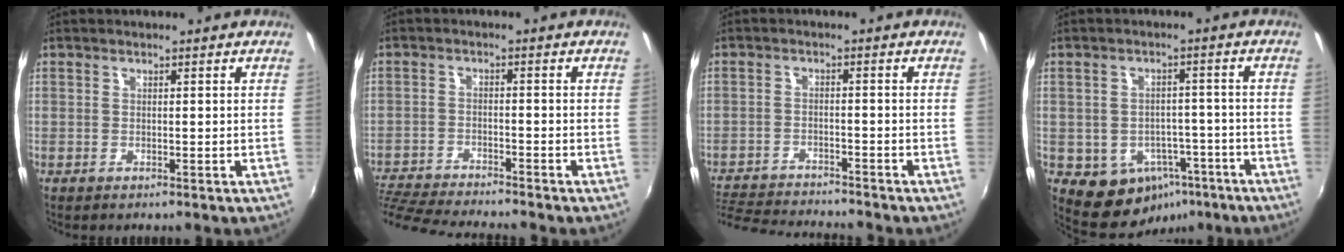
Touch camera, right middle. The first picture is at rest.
{"total": 11.0, "force": [-10.3, 0.4, 3.9], "torque": [-0.106, -0.023, -0.184]}
{"total": 11.5, "force": [-10.8, 1.4, 3.8], "torque": [-0.099, -0.014, -0.179]}
{"total": 9.8, "force": [-5.0, 7.7, 3.5], "torque": [-0.072, 0.021, -0.040]}